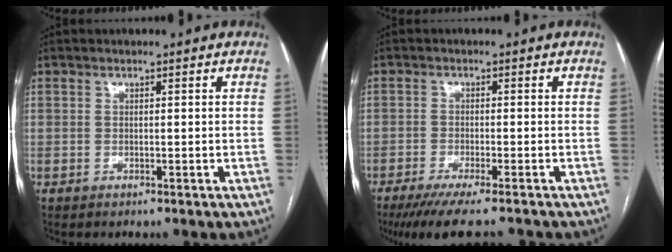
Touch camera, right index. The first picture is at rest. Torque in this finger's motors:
{"motor_torque": [0.84, -0.82, 0.37, 0.10]}